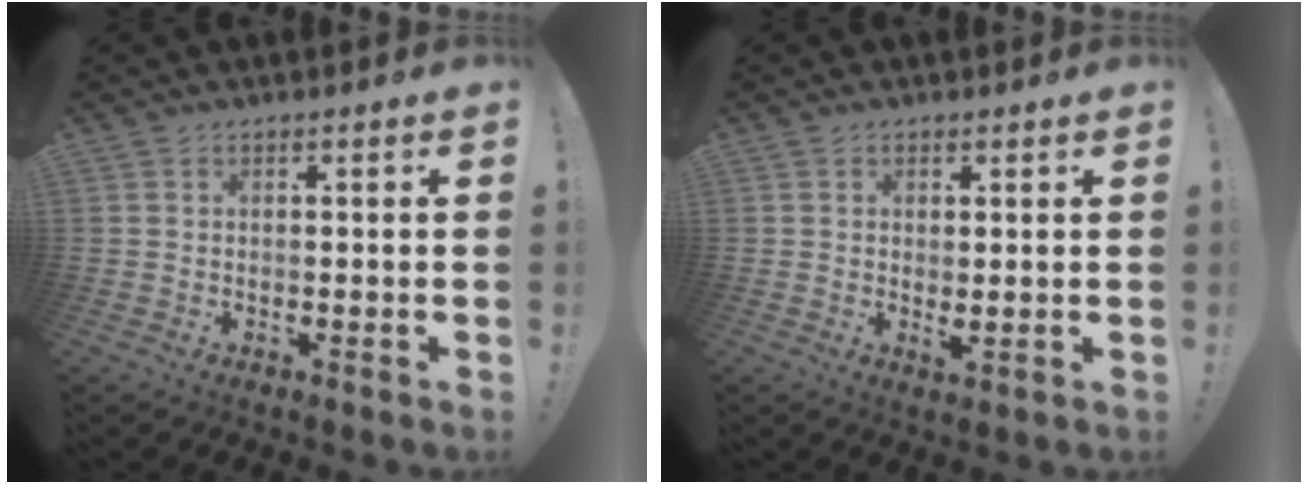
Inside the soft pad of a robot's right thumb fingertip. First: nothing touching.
{"total": 1.9, "force": [0.6, 0.8, 1.7], "torque": [-0.022, -0.006, 0.010]}